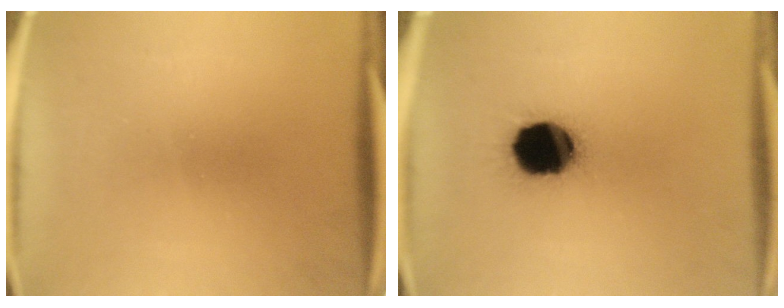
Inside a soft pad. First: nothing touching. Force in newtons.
{"total": 16.7}